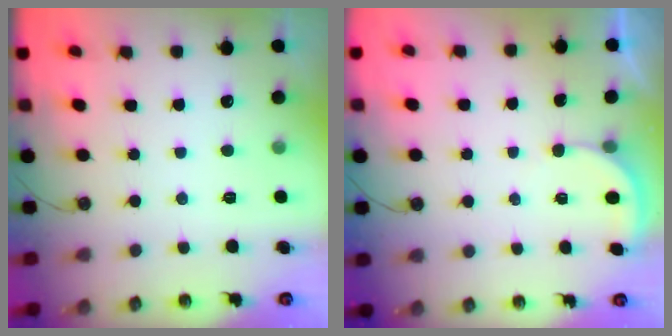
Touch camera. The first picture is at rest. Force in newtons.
{"total": 2.3, "press": 2.3, "slide": 0.2}